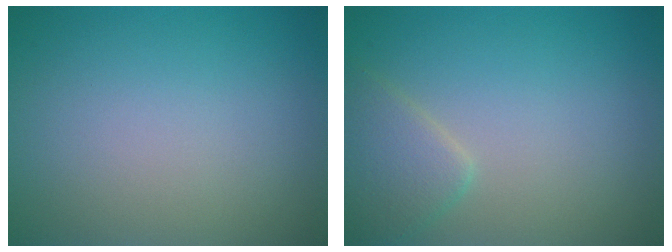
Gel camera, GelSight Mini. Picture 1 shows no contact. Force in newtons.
{"total": 2.7, "press": 2.7, "slide": 0.1}